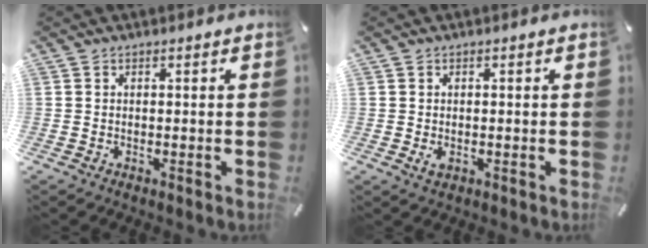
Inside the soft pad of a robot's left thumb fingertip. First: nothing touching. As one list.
[{"total": 1.8, "force": [-0.4, 1.0, 1.4], "torque": [-0.033, -0.003, -0.008]}]